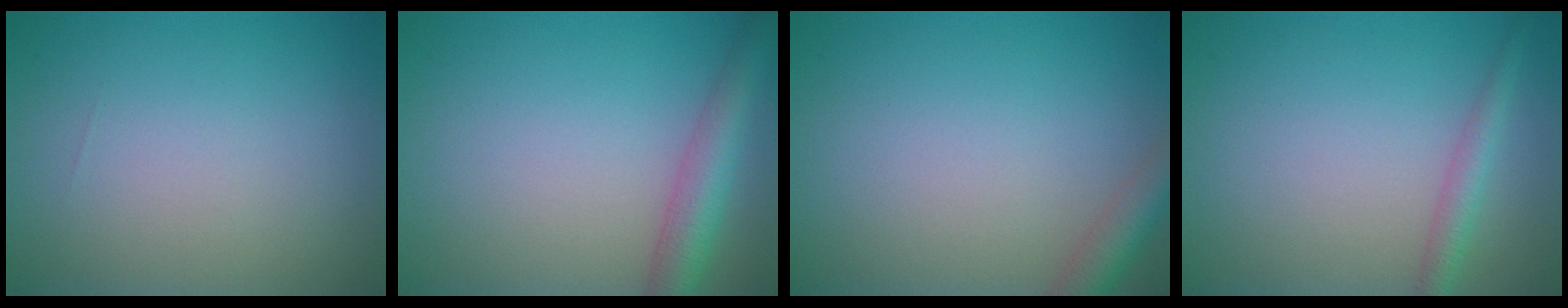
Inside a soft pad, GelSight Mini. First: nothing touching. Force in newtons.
{"total": 4.3, "press": 4.2, "slide": 0.2}
{"total": 2.9, "press": 2.9, "slide": 0.2}
{"total": 2.2, "press": 2.2, "slide": 0.1}